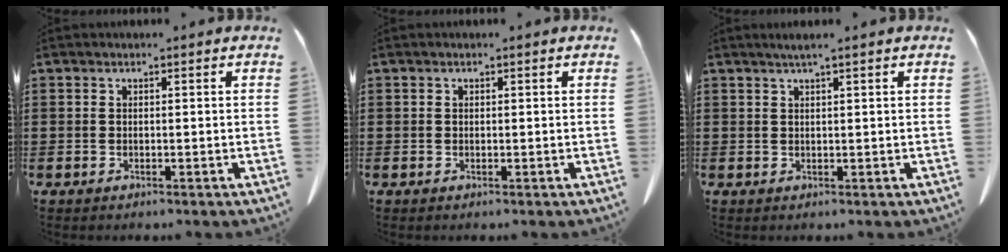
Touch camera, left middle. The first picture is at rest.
{"total": 0.0}
{"total": 1.6, "force": [1.1, -0.1, 1.2], "torque": [-0.023, -0.002, 0.021]}